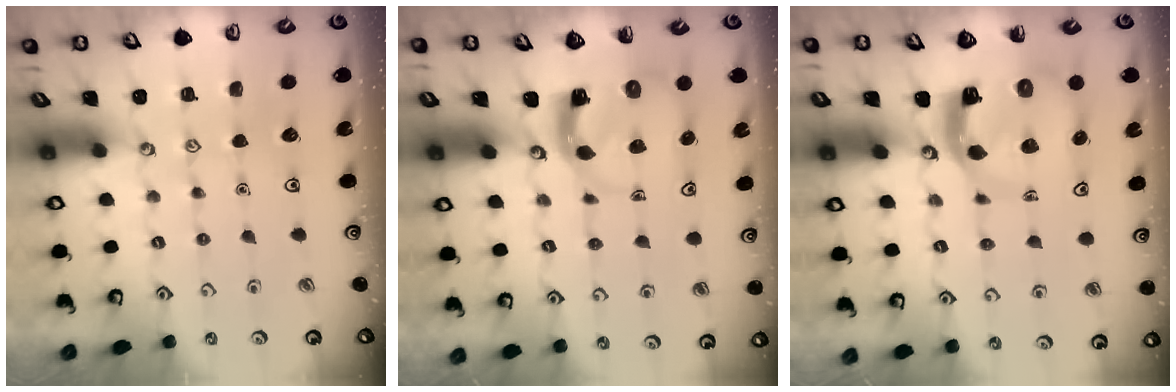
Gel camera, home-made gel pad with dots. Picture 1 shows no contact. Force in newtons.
{"total": 4.0, "press": 3.9, "slide": 0.6}
{"total": 6.7, "press": 6.6, "slide": 1.0}